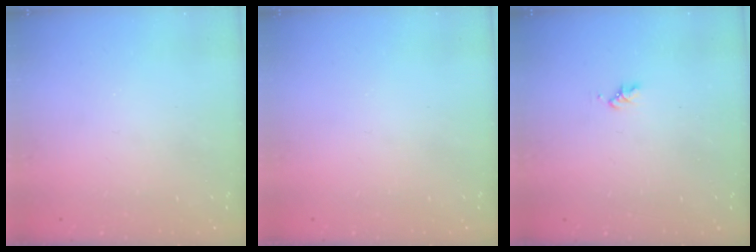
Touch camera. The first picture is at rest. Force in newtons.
{"total": 0.0}
{"total": 1.6, "press": 1.6, "slide": 0.3}